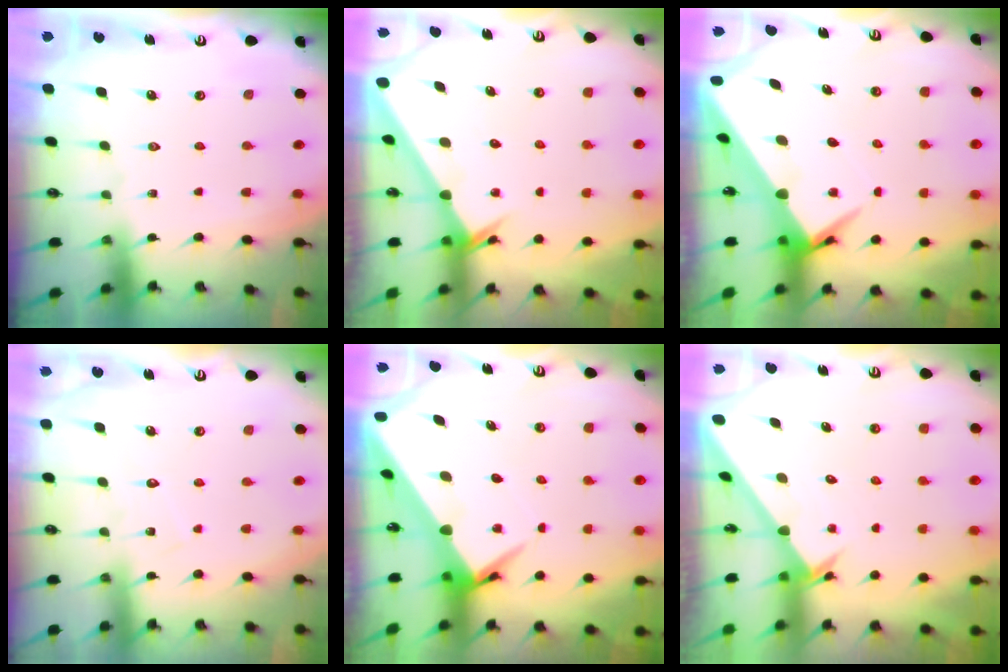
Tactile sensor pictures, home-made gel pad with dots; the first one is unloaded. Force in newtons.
{"total": 2.5, "press": 2.5, "slide": 0.3}
{"total": 7.4, "press": 7.4, "slide": 0.6}
{"total": 5.2, "press": 5.2, "slide": 0.4}
{"total": 7.4, "press": 7.4, "slide": 0.6}
{"total": 2.3, "press": 2.3, "slide": 0.2}